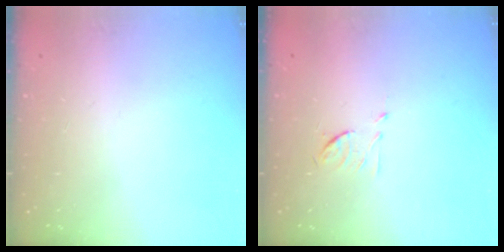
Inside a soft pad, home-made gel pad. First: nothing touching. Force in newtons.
{"total": 6.6, "press": 6.5, "slide": 0.9}